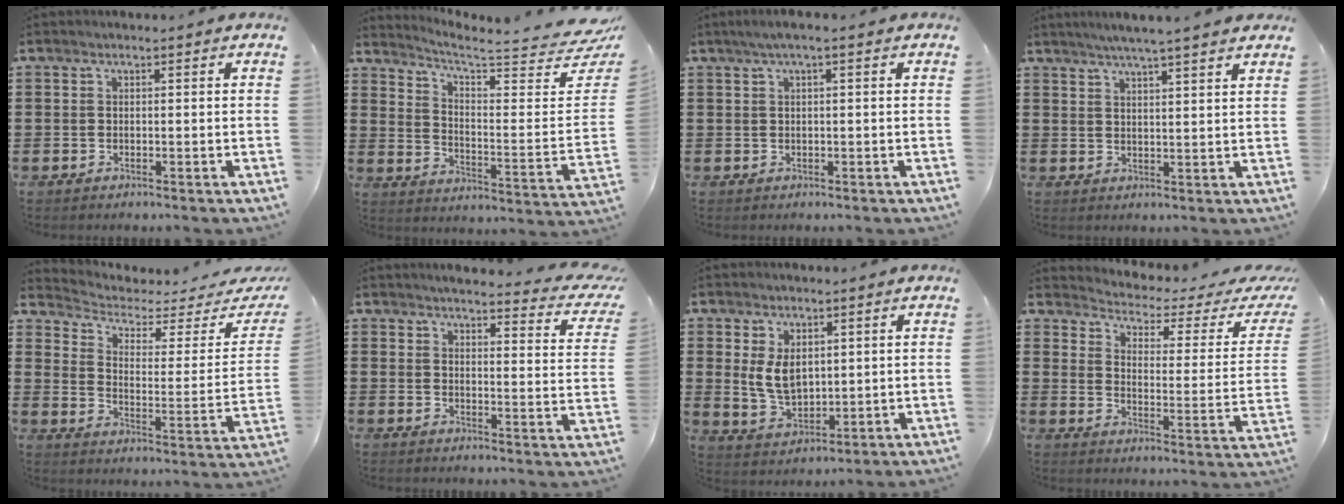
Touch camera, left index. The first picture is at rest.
{"total": 4.6, "force": [3.9, 0.0, 2.6], "torque": [-0.064, -0.049, 0.056]}
{"total": 1.4, "force": [0.2, 0.1, 1.4], "torque": [-0.022, -0.002, 0.003]}
{"total": 3.9, "force": [3.5, -0.6, 1.7], "torque": [-0.044, -0.009, 0.060]}
{"total": 3.0, "force": [2.1, 1.4, 1.6], "torque": [-0.049, -0.019, 0.030]}
{"total": 3.8, "force": [3.5, -0.1, 1.5], "torque": [-0.039, -0.027, 0.054]}
{"total": 5.7, "force": [1.8, 3.7, 4.0], "torque": [-0.092, -0.001, 0.028]}
{"total": 2.4, "force": [2.0, 0.7, 1.1], "torque": [-0.041, -0.023, 0.022]}